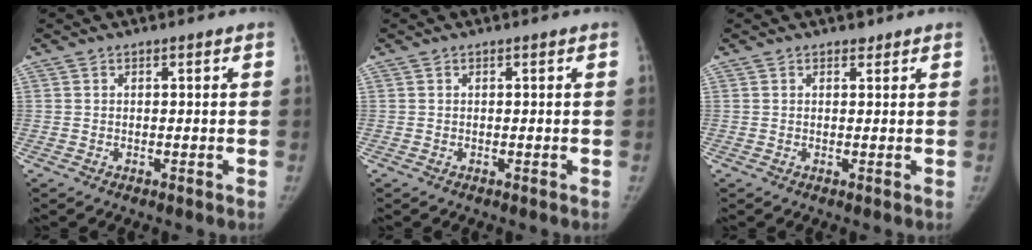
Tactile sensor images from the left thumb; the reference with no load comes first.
{"total": 0.0}
{"total": 1.0, "force": [0.8, 0.6, 0.2], "torque": [0.003, -0.006, 0.008]}